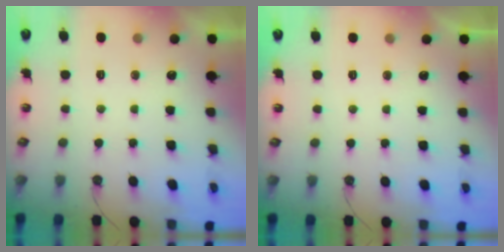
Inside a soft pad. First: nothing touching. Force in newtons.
{"total": 0.0}